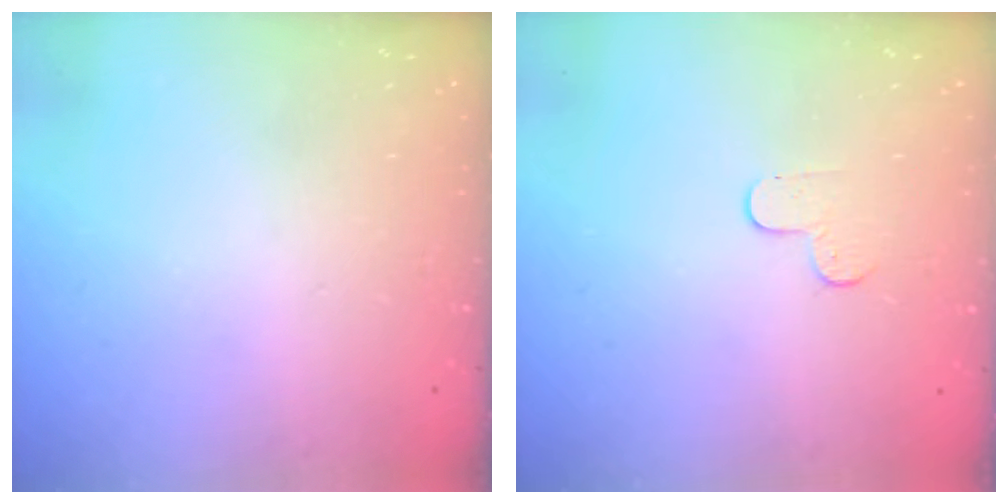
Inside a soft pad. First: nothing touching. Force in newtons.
{"total": 4.7, "press": 4.6, "slide": 0.5}